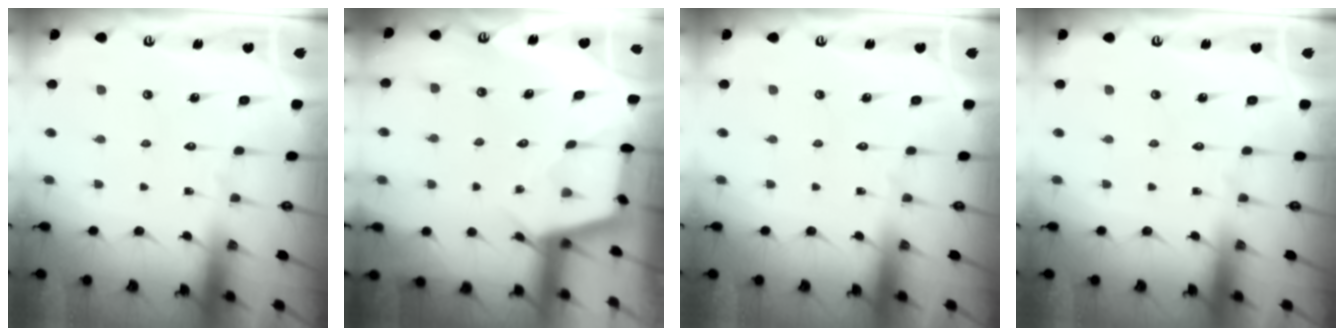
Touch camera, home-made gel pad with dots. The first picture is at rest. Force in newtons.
{"total": 3.0, "press": 3.0, "slide": 0.4}
{"total": 0.0}
{"total": 0.0}